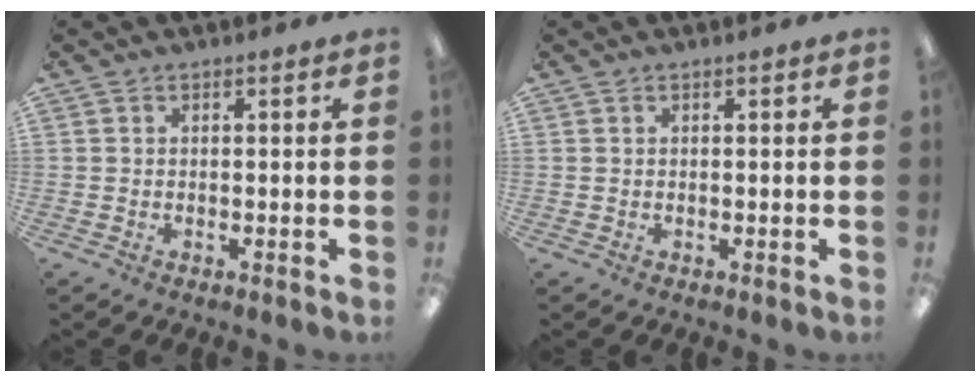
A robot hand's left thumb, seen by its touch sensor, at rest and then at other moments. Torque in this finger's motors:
{"motor_torque": [-0.12, 0.12, -0.07, 0.07, 0.00]}